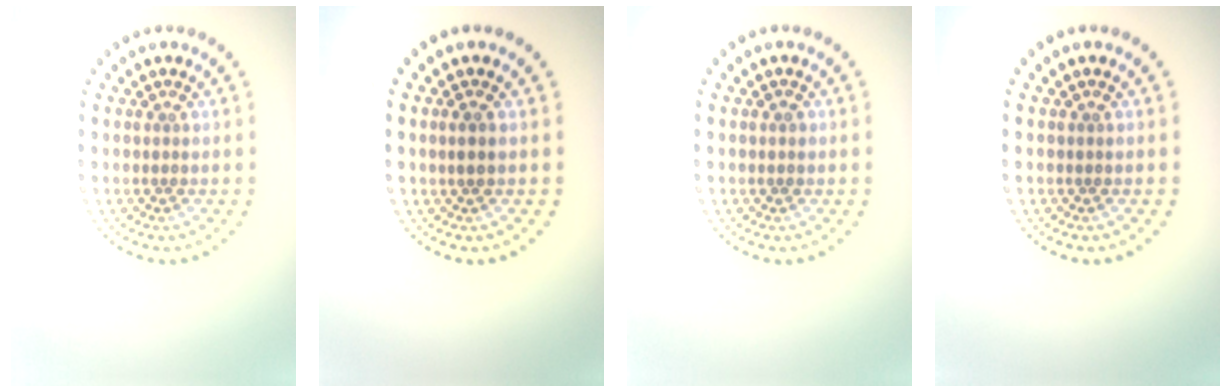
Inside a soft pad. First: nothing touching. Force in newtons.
{"total": 1.1, "press": 0.9, "slide": 0.6}
{"total": 0.9, "press": 0.9, "slide": 0.1}
{"total": 0.0}